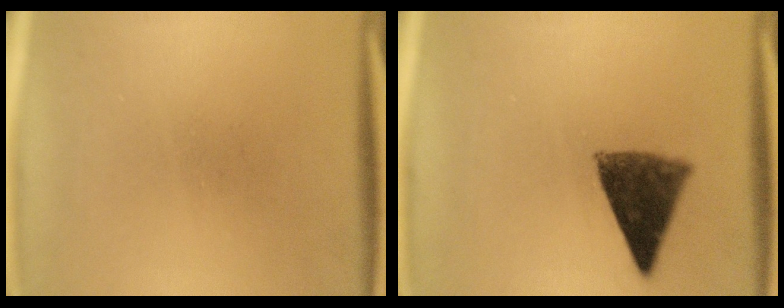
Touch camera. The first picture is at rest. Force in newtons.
{"total": 9.3}